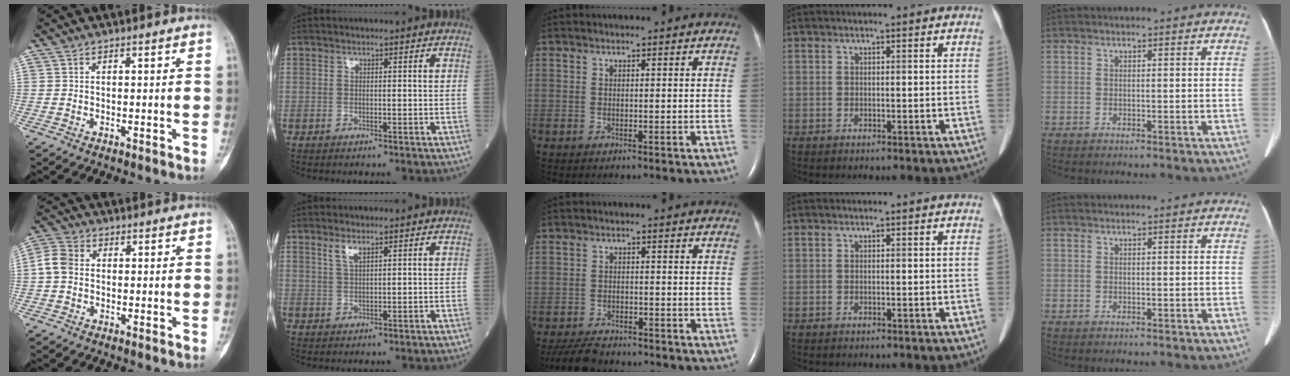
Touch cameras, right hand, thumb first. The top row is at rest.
{"thumb": {"total": 4.8, "force": [-0.1, 3.9, 2.9], "torque": [-0.057, 0.015, -0.011]}, "index": {"total": 2.1, "force": [1.4, 0.4, 1.5], "torque": [-0.034, -0.001, 0.030]}, "middle": {"total": 7.2, "force": [-6.5, 2.0, 2.5], "torque": [-0.047, -0.016, -0.106]}}